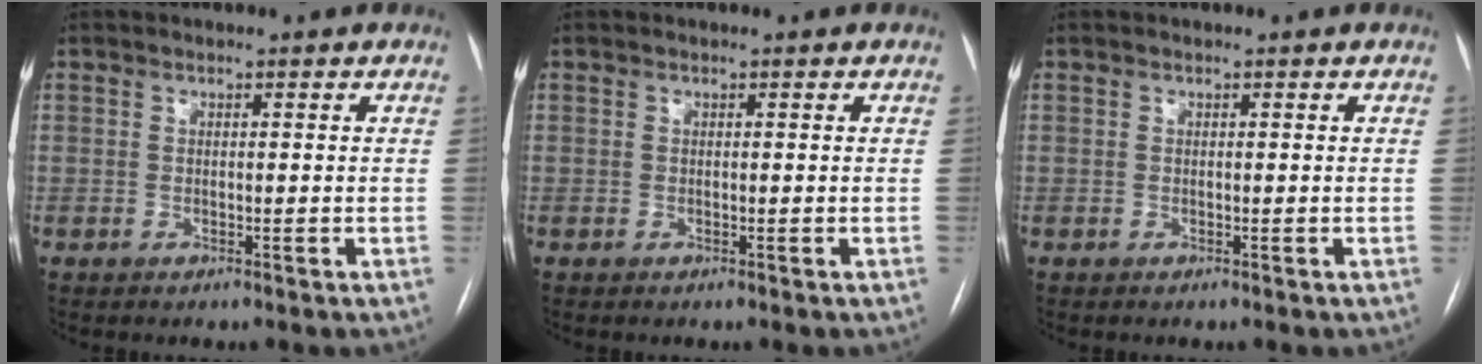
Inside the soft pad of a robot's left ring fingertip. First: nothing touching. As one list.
[{"total": 0.0}, {"total": 0.0}]